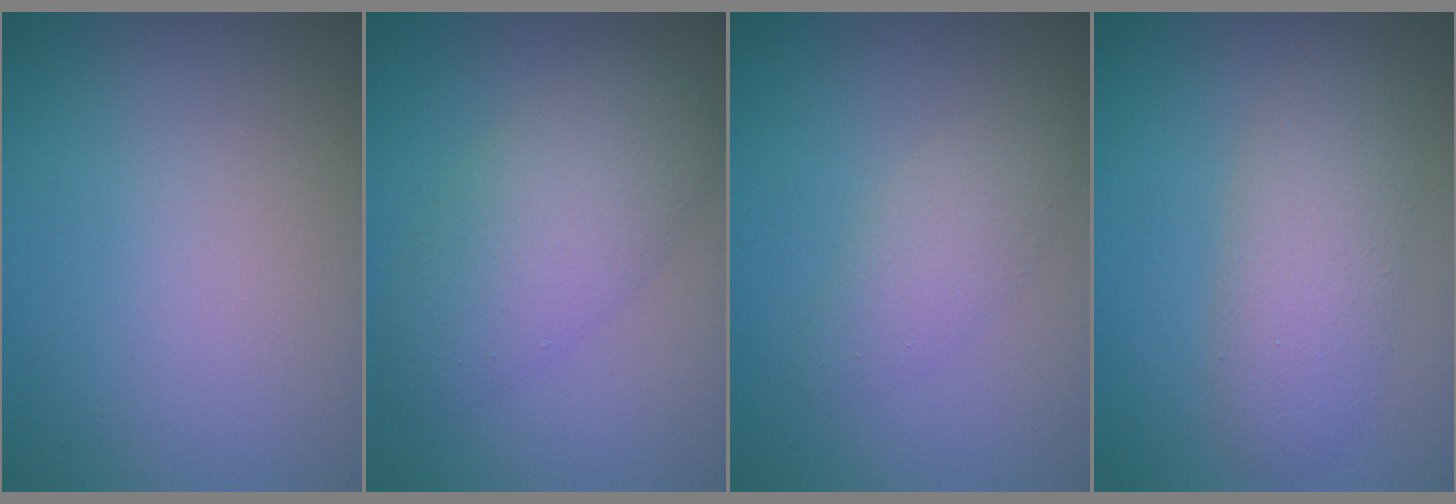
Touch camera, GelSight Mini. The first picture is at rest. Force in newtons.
{"total": 5.0, "press": 5.0, "slide": 0.2}
{"total": 2.2, "press": 2.2, "slide": 0.0}
{"total": 3.9, "press": 3.9, "slide": 0.1}